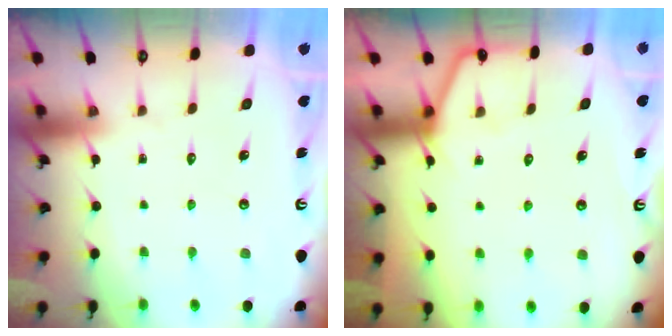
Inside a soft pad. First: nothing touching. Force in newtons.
{"total": 4.1, "press": 4.1, "slide": 0.4}